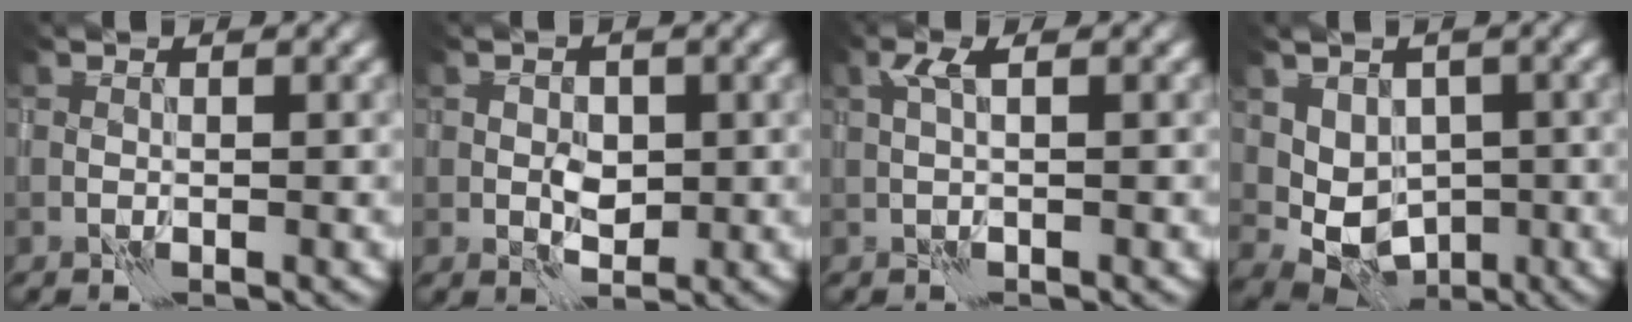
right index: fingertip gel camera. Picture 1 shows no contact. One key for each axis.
{"total": 2.0, "fx": 0.1, "fy": 1.5, "fz": 1.3, "tx": -0.018, "ty": -0.002, "tz": 0.004}
{"total": 1.3, "fx": 0.6, "fy": 0.2, "fz": 1.2, "tx": -0.022, "ty": 0.008, "tz": 0.007}
{"total": 5.3, "fx": 0.5, "fy": 4.3, "fz": 3.1, "tx": -0.045, "ty": -0.006, "tz": 0.023}